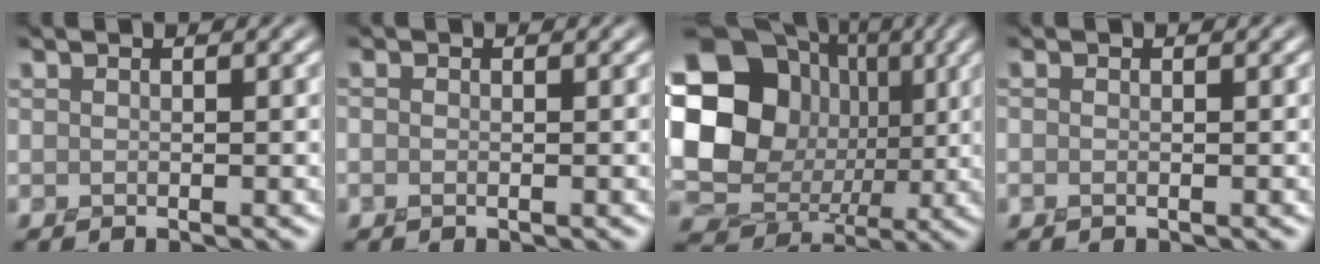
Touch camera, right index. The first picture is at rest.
{"total": 0.0}
{"total": 16.8, "force": [2.1, 13.9, 9.2], "torque": [-0.207, 0.010, 0.030]}
{"total": 0.0}